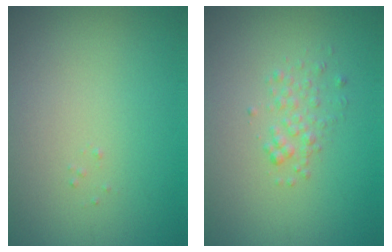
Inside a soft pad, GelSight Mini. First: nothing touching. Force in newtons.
{"total": 1.5, "press": 1.5, "slide": 0.1}